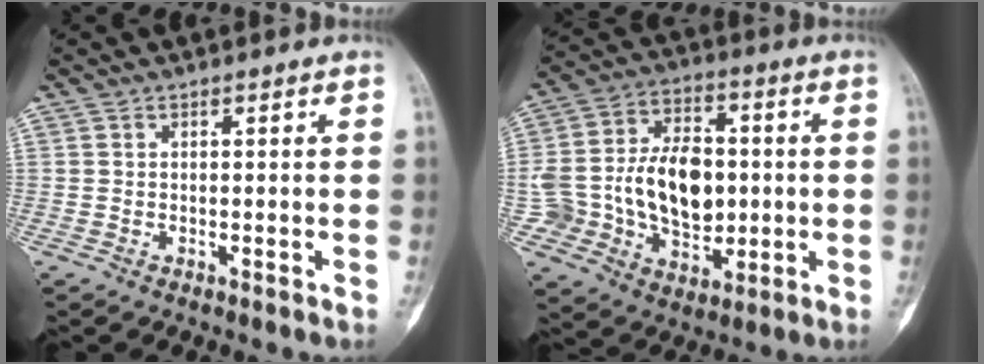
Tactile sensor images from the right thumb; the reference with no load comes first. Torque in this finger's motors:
{"motor_torque": [0.90, 1.73, 1.28, -0.14, 0.15]}